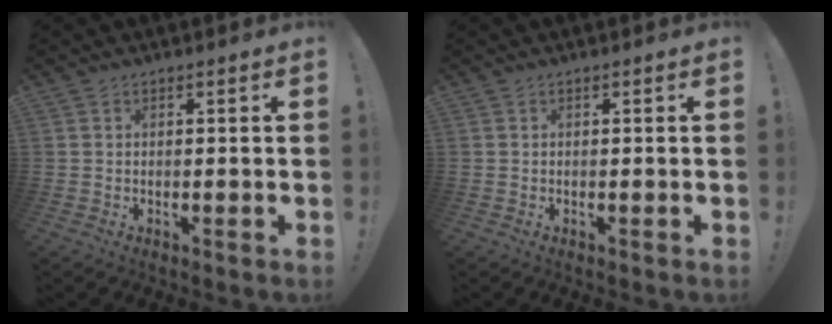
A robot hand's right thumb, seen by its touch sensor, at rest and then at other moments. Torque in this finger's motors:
{"motor_torque": [0.00, 0.00, 0.00, 0.00, 0.00]}